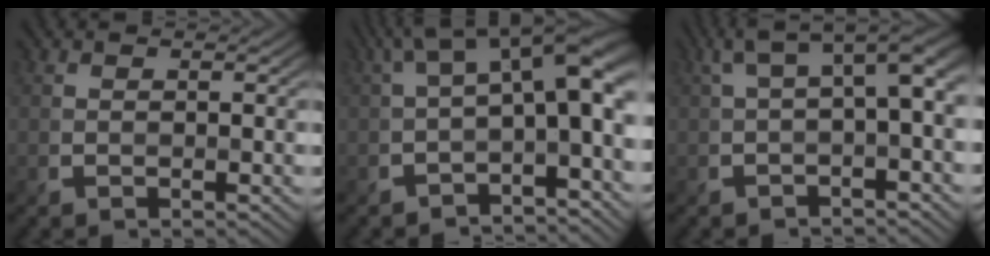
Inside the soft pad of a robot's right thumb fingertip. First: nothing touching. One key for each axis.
{"total": 10.1, "fx": 0.6, "fy": 4.0, "fz": 9.3, "tx": -0.140, "ty": 0.007, "tz": 0.007}
{"total": 6.0, "fx": 1.0, "fy": 1.8, "fz": 5.6, "tx": -0.090, "ty": 0.015, "tz": 0.017}